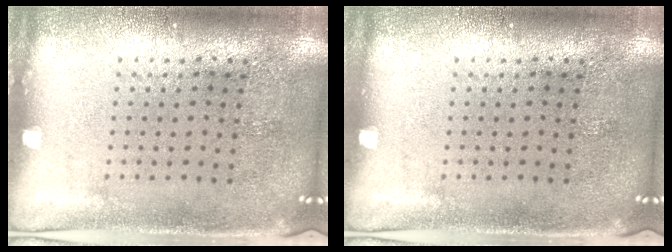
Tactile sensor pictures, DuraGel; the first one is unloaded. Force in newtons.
{"total": 0.0}